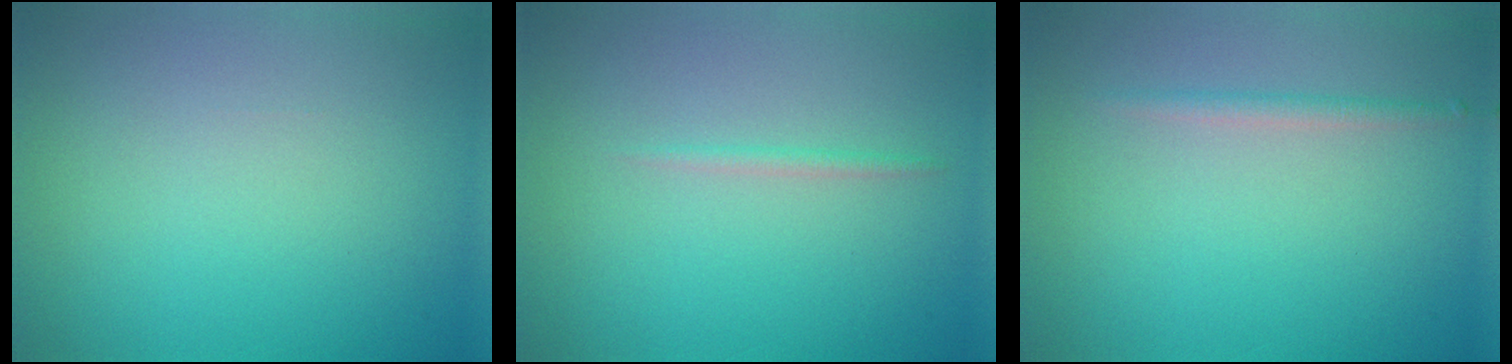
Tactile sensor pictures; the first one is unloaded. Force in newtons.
{"total": 0.7, "press": 0.7, "slide": 0.1}
{"total": 1.1, "press": 1.1, "slide": 0.0}